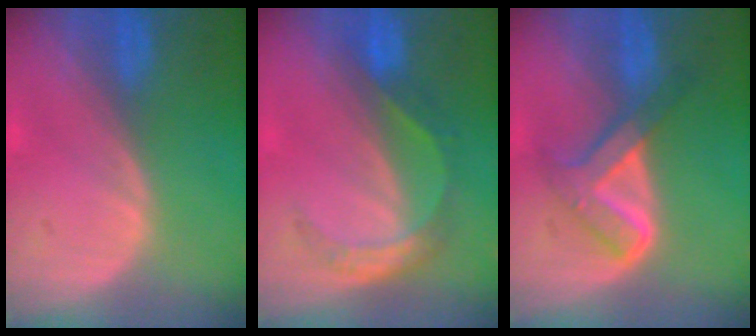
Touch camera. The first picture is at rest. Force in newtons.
{"total": 5.7, "press": 4.8, "slide": 3.0}
{"total": 5.7, "press": 5.7, "slide": 0.3}